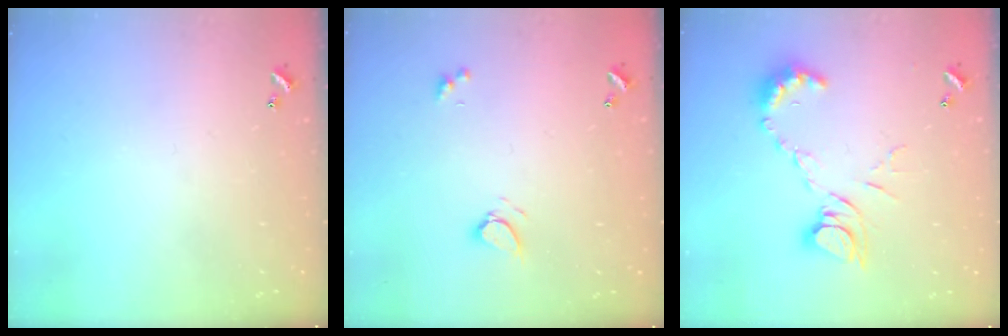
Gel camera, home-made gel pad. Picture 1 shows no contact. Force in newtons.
{"total": 2.6, "press": 2.5, "slide": 0.5}
{"total": 10.8, "press": 10.8, "slide": 1.3}